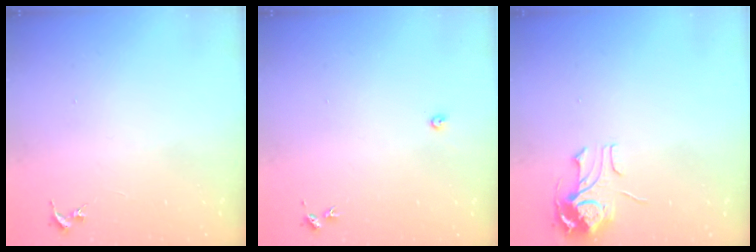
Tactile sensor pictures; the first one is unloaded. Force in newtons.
{"total": 2.2, "press": 2.2, "slide": 0.3}
{"total": 8.3, "press": 8.3, "slide": 0.8}